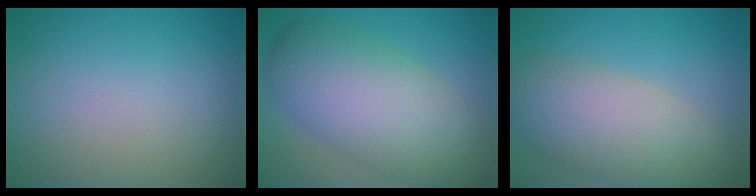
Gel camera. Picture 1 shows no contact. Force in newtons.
{"total": 9.3, "press": 9.3, "slide": 0.6}
{"total": 7.1, "press": 7.1, "slide": 0.5}